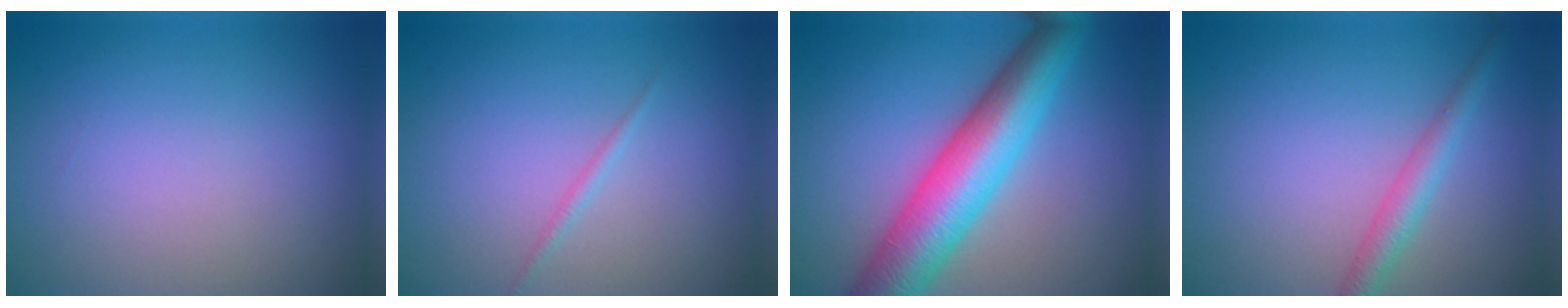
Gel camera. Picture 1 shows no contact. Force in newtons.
{"total": 0.7, "press": 0.7, "slide": 0.1}
{"total": 9.0, "press": 9.0, "slide": 0.2}
{"total": 2.4, "press": 2.4, "slide": 0.1}